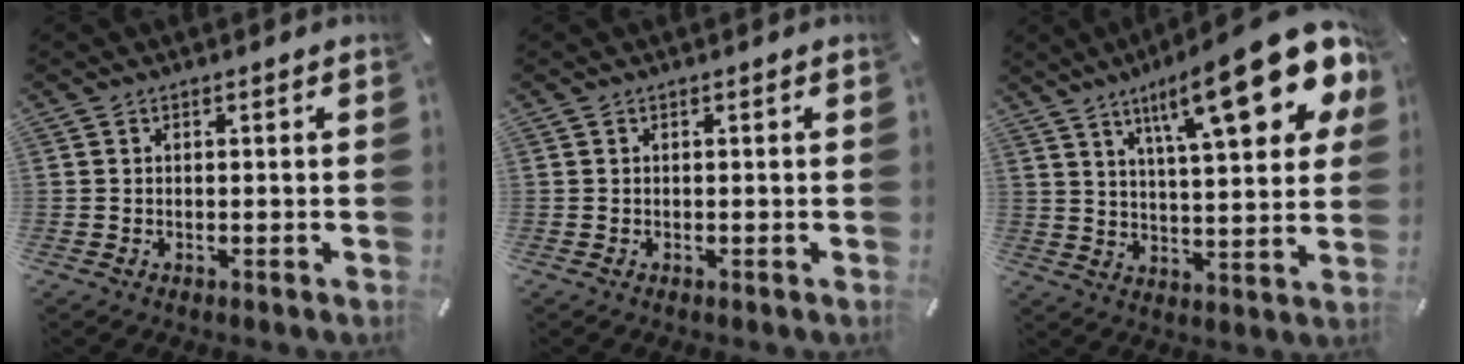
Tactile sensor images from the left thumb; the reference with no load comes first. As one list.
[{"total": 0.0}, {"total": 23.2, "force": [12.0, 6.5, 18.7], "torque": [-0.289, -0.055, 0.183]}]